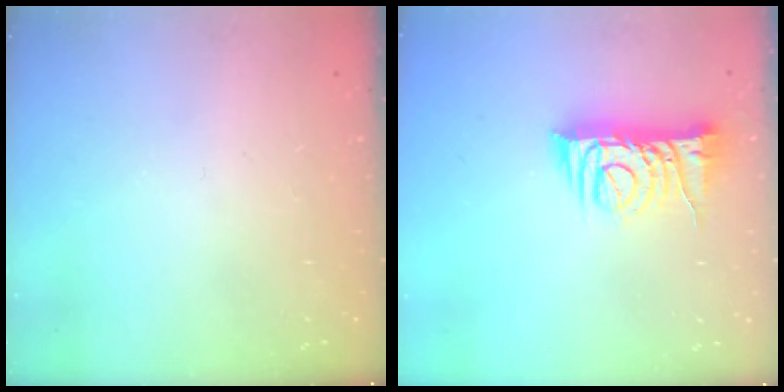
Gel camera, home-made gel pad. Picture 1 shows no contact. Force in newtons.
{"total": 9.9, "press": 9.9, "slide": 1.1}